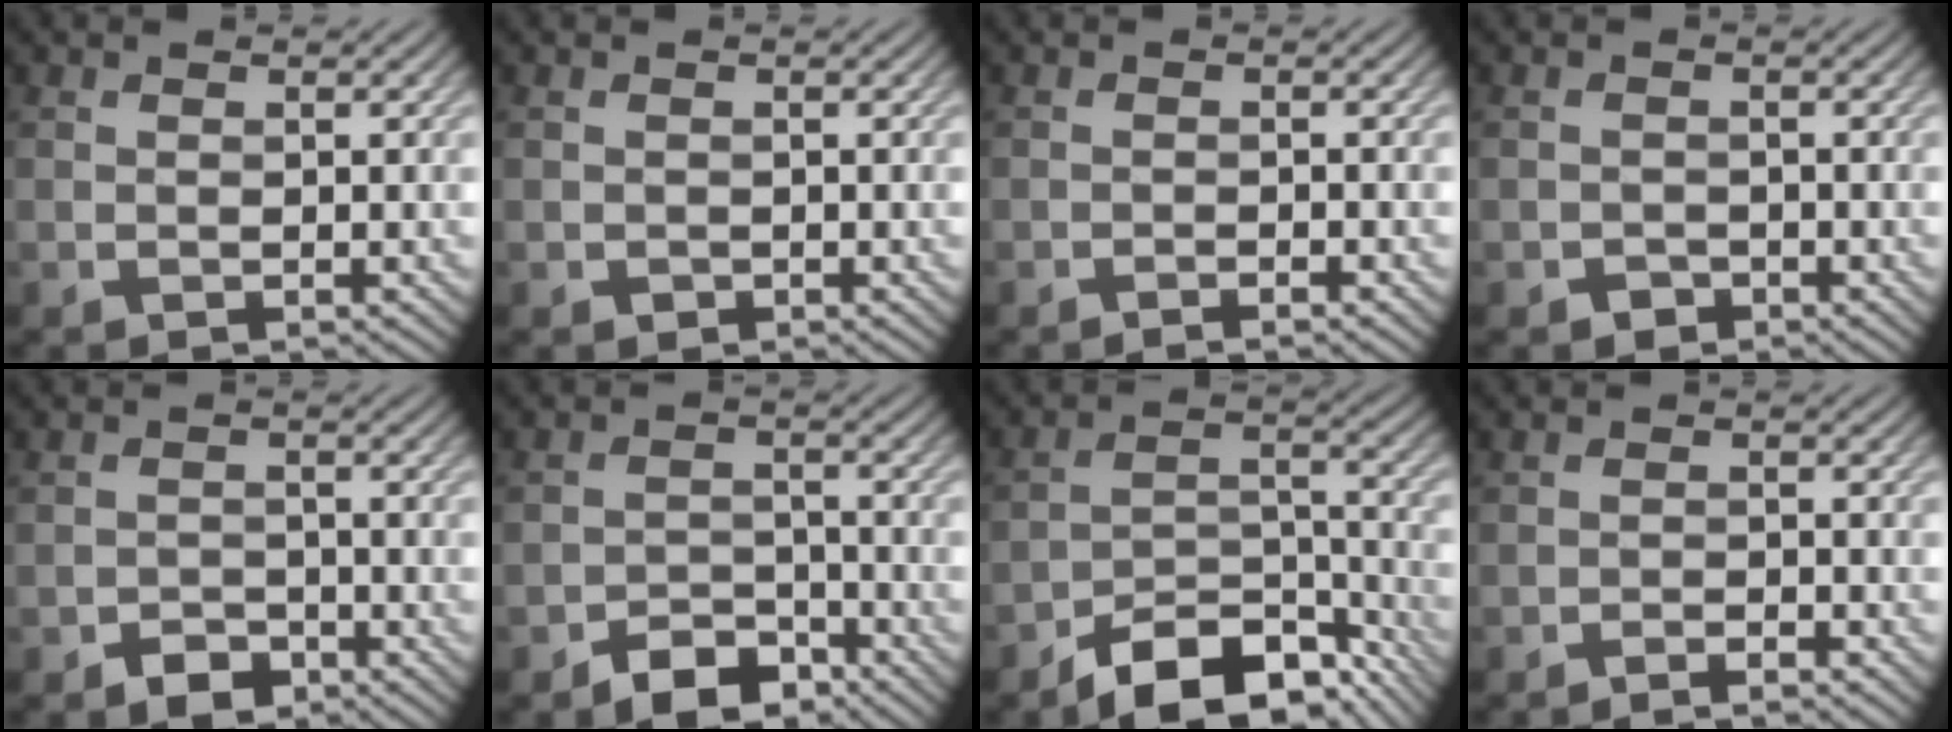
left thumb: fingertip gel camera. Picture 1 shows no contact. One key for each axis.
{"total": 0.7, "fx": -0.3, "fy": 0.6, "fz": 0.2, "tx": -0.002, "ty": -0.006, "tz": -0.006}
{"total": 1.0, "fx": -0.9, "fy": 0.0, "fz": 0.6, "tx": -0.009, "ty": 0.001, "tz": -0.018}
{"total": 1.4, "fx": -1.0, "fy": 0.9, "fz": 0.4, "tx": -0.003, "ty": 0.000, "tz": -0.021}
{"total": 2.7, "fx": -1.9, "fy": 1.7, "fz": 1.1, "tx": -0.014, "ty": 0.000, "tz": -0.038}
{"total": 4.7, "fx": -3.6, "fy": 2.3, "fz": 2.0, "tx": -0.030, "ty": 0.000, "tz": -0.069}
{"total": 11.6, "fx": -8.6, "fy": 4.8, "fz": 6.2, "tx": -0.092, "ty": -0.007, "tz": -0.148}
{"total": 1.6, "fx": -1.4, "fy": 0.1, "fz": 0.9, "tx": -0.015, "ty": 0.003, "tz": -0.027}